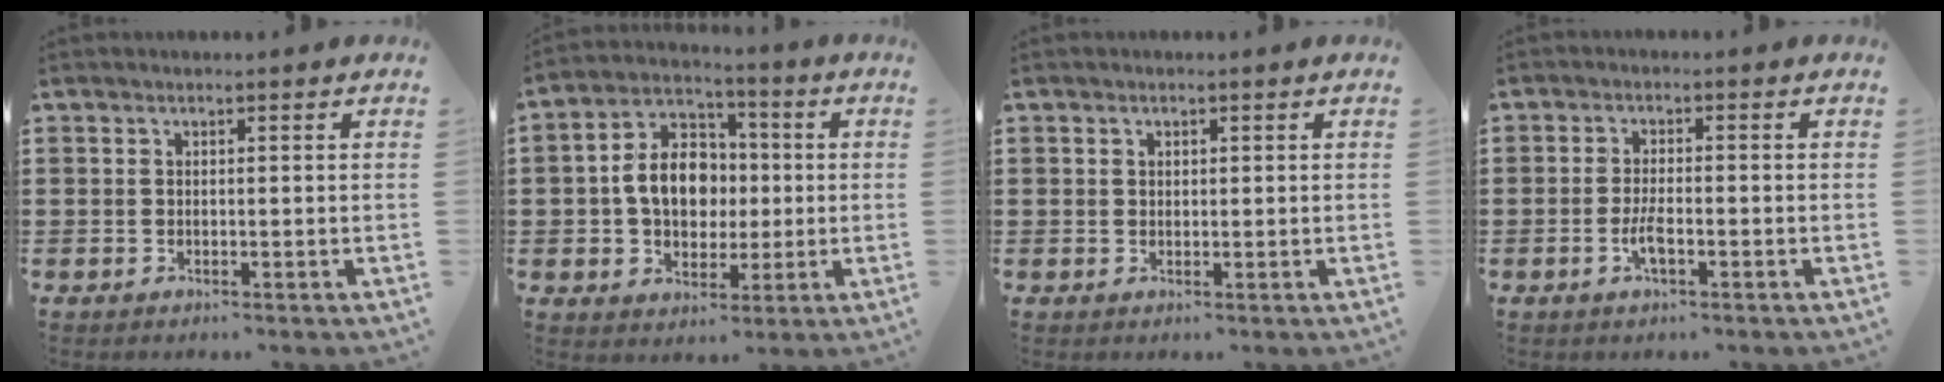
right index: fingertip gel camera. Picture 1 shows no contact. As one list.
[{"total": 9.9, "force": [-0.3, 7.3, 6.6], "torque": [-0.150, 0.018, -0.010]}, {"total": 0.8, "force": [0.4, 0.7, 0.2], "torque": [-0.005, 0.003, 0.008]}, {"total": 3.1, "force": [-1.2, 0.8, 2.8], "torque": [-0.062, -0.005, -0.025]}]